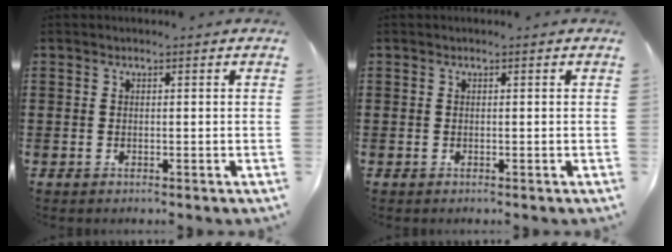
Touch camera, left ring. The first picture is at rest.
{"total": 0.0}